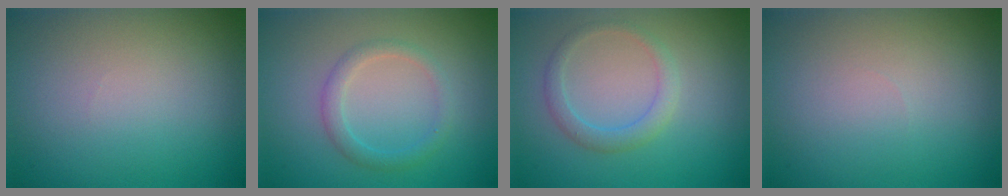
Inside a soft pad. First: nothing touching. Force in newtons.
{"total": 1.9, "press": 1.9, "slide": 0.1}
{"total": 2.0, "press": 2.0, "slide": 0.1}
{"total": 0.0}